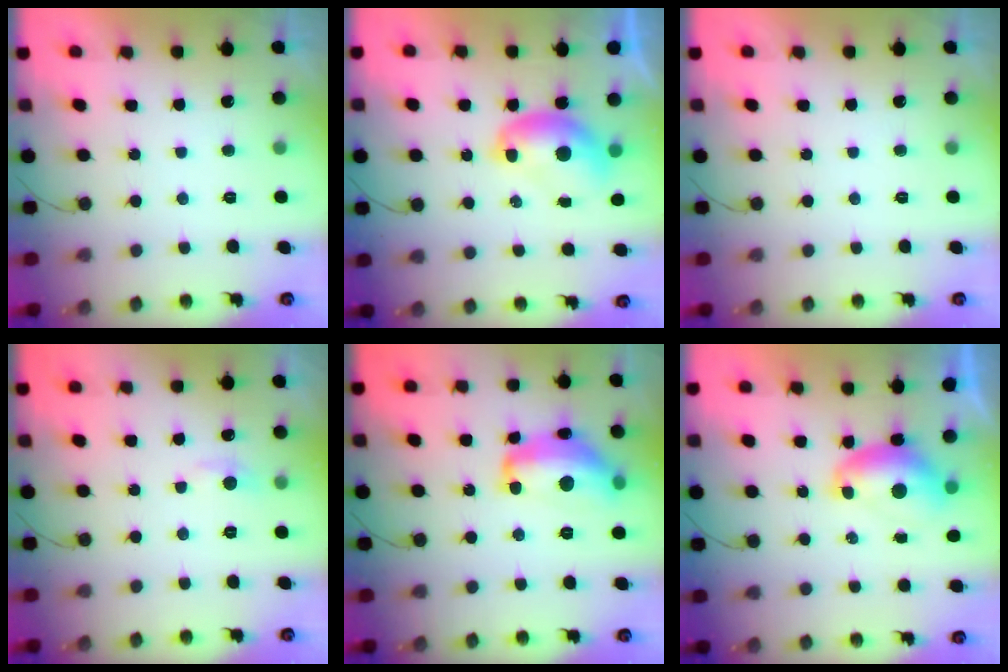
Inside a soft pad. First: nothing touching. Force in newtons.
{"total": 7.7, "press": 7.6, "slide": 1.4}
{"total": 0.0}
{"total": 5.0, "press": 4.9, "slide": 0.7}
{"total": 15.3, "press": 15.2, "slide": 1.3}
{"total": 7.9, "press": 7.8, "slide": 0.8}